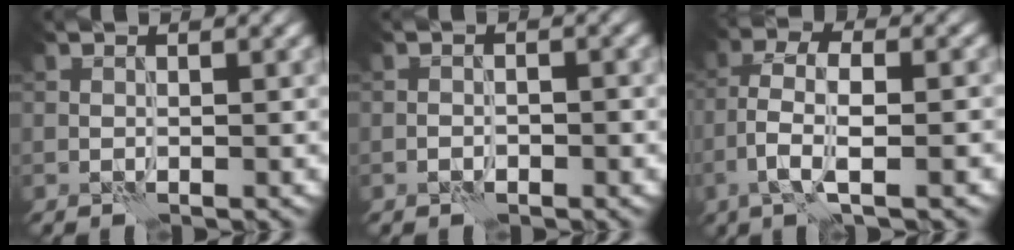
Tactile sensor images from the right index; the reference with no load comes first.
{"total": 1.1, "force": [-0.7, 0.7, 0.6], "torque": [-0.005, 0.007, -0.013]}
{"total": 4.9, "force": [-1.7, 1.5, 4.4], "torque": [-0.091, 0.007, -0.033]}